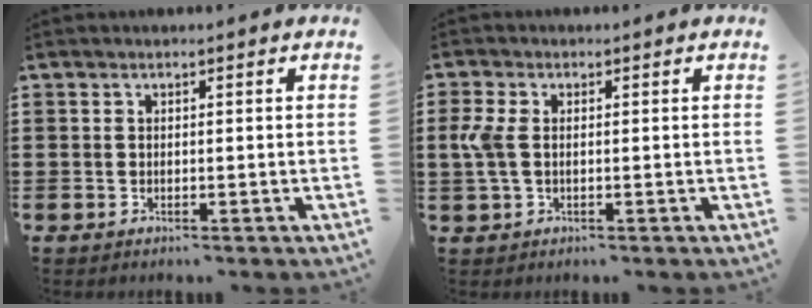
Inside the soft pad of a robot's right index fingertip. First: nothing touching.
{"total": 4.1, "force": [0.1, 2.3, 3.4], "torque": [-0.099, -0.003, -0.007]}